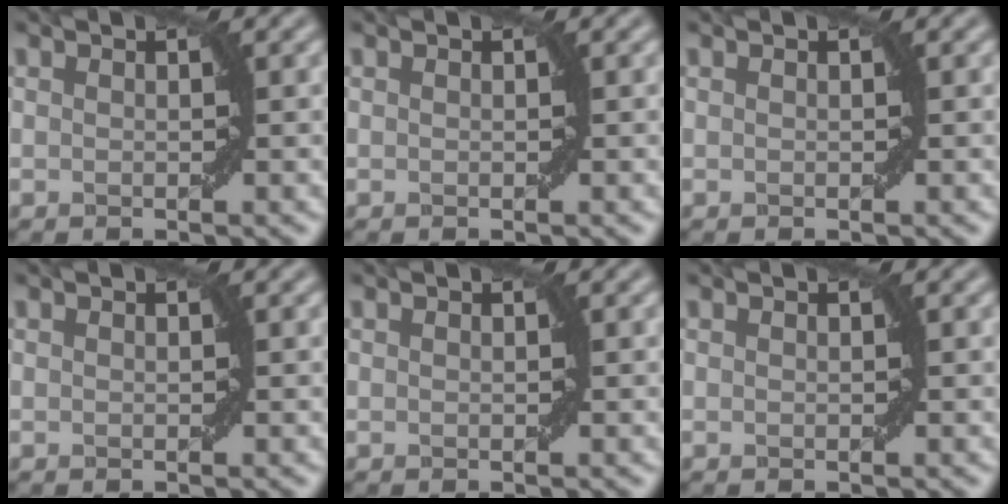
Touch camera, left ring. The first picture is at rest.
{"total": 0.0}
{"total": 0.0}
{"total": 0.0}
{"total": 0.0}
{"total": 0.0}